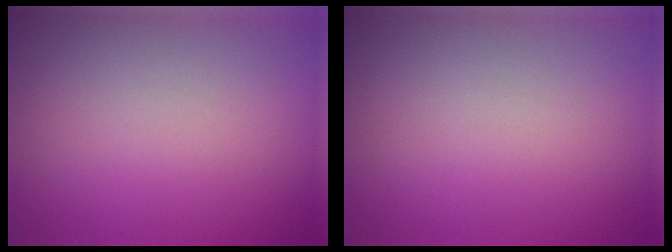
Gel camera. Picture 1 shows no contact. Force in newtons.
{"total": 0.0}